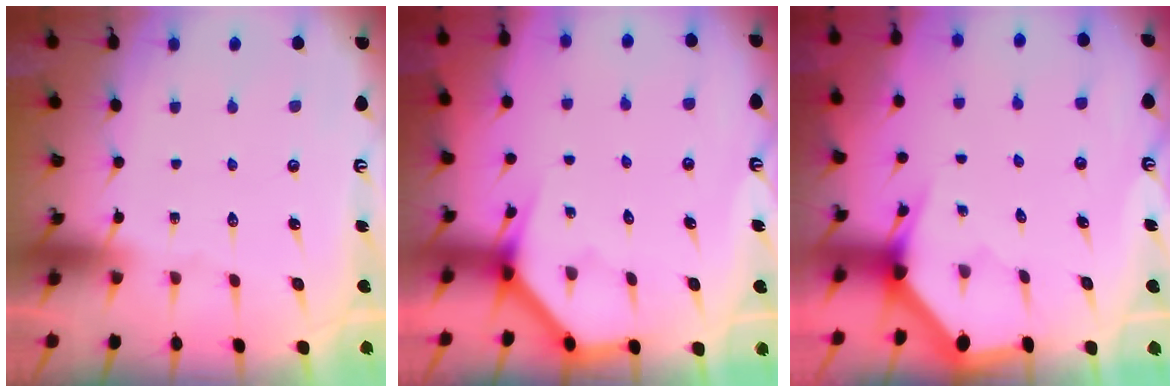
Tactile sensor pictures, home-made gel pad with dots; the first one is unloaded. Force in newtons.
{"total": 3.6, "press": 3.6, "slide": 0.3}
{"total": 3.0, "press": 3.0, "slide": 0.0}